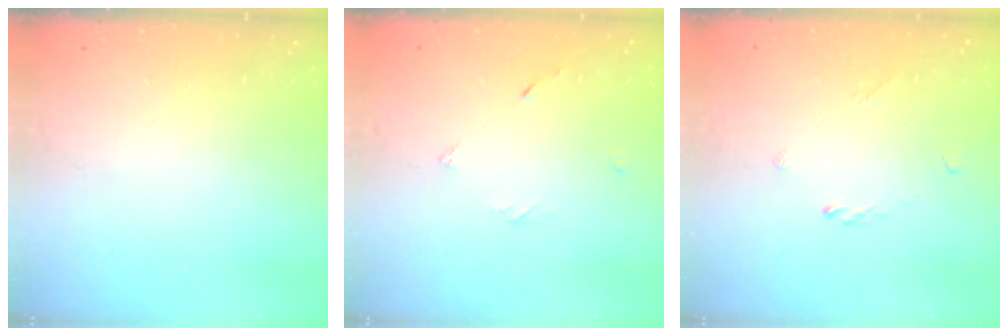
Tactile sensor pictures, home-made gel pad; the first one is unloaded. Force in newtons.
{"total": 2.0, "press": 2.0, "slide": 0.2}
{"total": 1.6, "press": 1.5, "slide": 0.5}